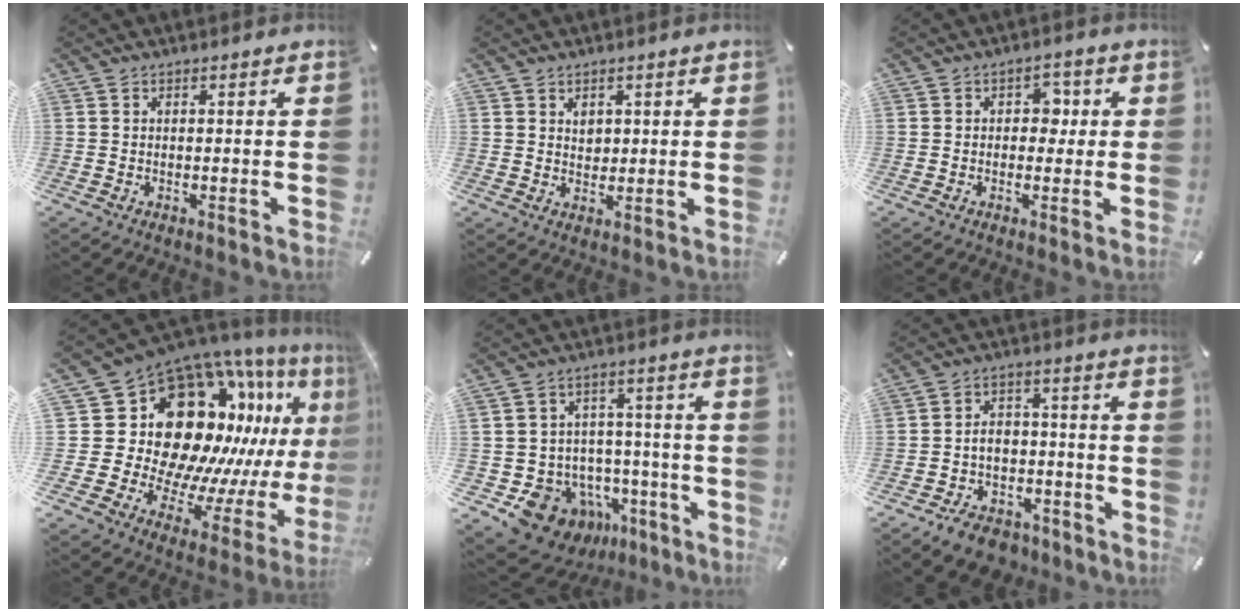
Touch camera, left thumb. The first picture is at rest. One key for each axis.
{"total": 2.6, "fx": 1.2, "fy": 2.3, "fz": 0.7, "tx": 0.001, "ty": -0.004, "tz": 0.019}
{"total": 4.5, "fx": 0.2, "fy": 3.5, "fz": 2.8, "tx": -0.026, "ty": -0.001, "tz": -0.008}
{"total": 25.6, "fx": 10.2, "fy": 18.8, "fz": 14.0, "tx": -0.191, "ty": -0.158, "tz": 0.237}
{"total": 13.4, "fx": -7.4, "fy": 10.2, "fz": 4.4, "tx": -0.058, "ty": 0.042, "tz": -0.110}
{"total": 9.0, "fx": -6.2, "fy": 5.9, "fz": 3.0, "tx": -0.039, "ty": 0.058, "tz": -0.107}